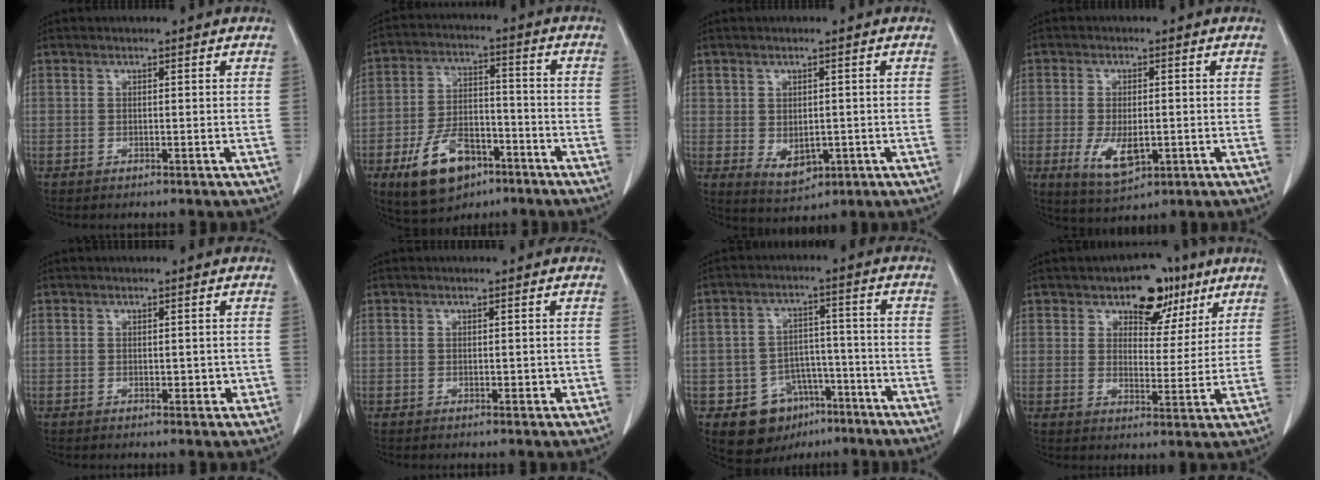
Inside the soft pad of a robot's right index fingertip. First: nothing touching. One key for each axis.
{"total": 11.9, "fx": -6.6, "fy": 6.5, "fz": 7.5, "tx": -0.144, "ty": 0.008, "tz": -0.107}
{"total": 4.6, "fx": -0.7, "fy": 3.3, "fz": 3.2, "tx": -0.048, "ty": -0.005, "tz": 0.010}
{"total": 6.6, "fx": -1.7, "fy": 3.0, "fz": 5.7, "tx": -0.109, "ty": -0.011, "tz": -0.016}
{"total": 1.9, "fx": -0.3, "fy": 1.1, "fz": 1.5, "tx": -0.016, "ty": 0.001, "tz": 0.001}
{"total": 1.3, "fx": -0.2, "fy": 0.7, "fz": 1.1, "tx": -0.014, "ty": 0.000, "tz": 0.001}
{"total": 9.2, "fx": -5.0, "fy": 7.3, "fz": 2.7, "tx": -0.034, "ty": 0.029, "tz": -0.065}
{"total": 8.3, "fx": 5.1, "fy": 5.0, "fz": 4.3, "tx": -0.046, "ty": 0.010, "tz": 0.074}